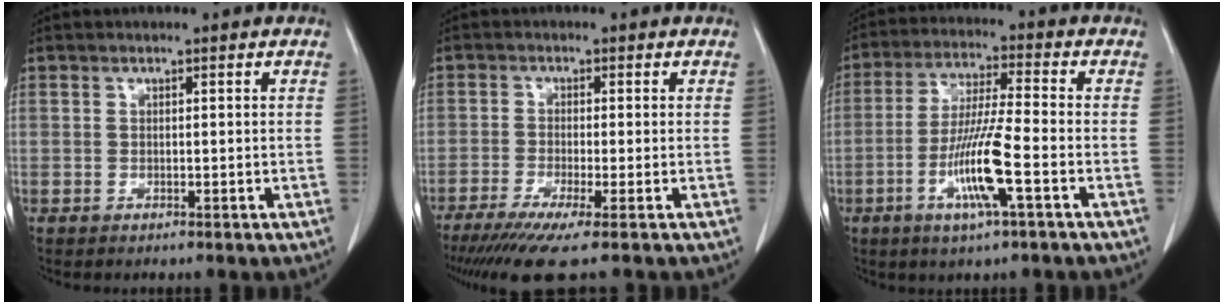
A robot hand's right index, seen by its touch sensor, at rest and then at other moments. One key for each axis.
{"total": 6.9, "fx": -4.9, "fy": -0.6, "fz": 4.8, "tx": -0.072, "ty": -0.019, "tz": -0.083}
{"total": 11.8, "fx": -4.2, "fy": -0.1, "fz": 11.0, "tx": -0.221, "ty": -0.011, "tz": -0.083}